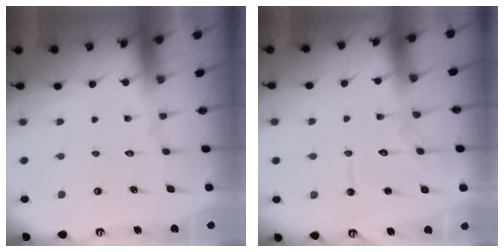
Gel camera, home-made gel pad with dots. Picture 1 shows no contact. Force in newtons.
{"total": 10.9, "press": 10.9, "slide": 1.1}